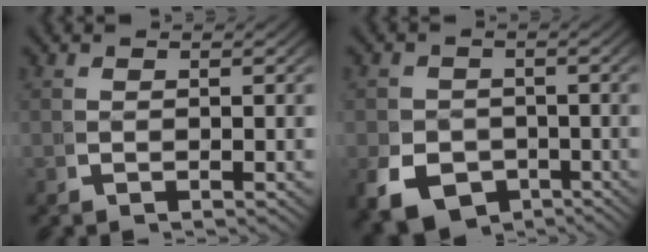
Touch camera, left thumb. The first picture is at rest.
{"total": 7.9, "force": [-4.0, 5.9, 3.3], "torque": [-0.065, -0.037, -0.056]}